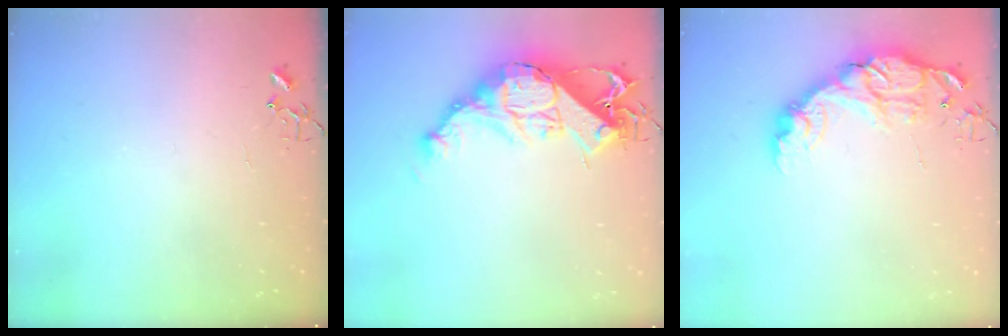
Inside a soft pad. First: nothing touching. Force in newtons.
{"total": 18.1, "press": 18.0, "slide": 1.6}
{"total": 15.6, "press": 15.6, "slide": 0.9}